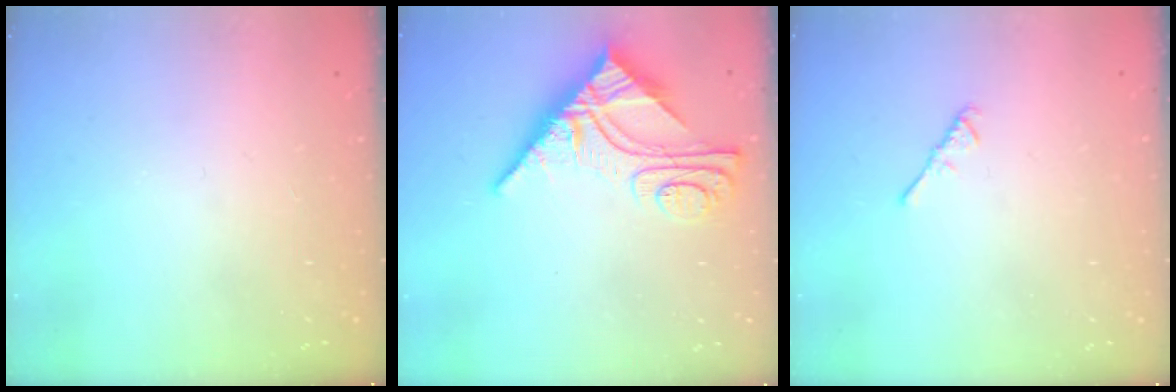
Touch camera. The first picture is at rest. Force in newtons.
{"total": 11.8, "press": 11.7, "slide": 1.2}
{"total": 2.6, "press": 2.6, "slide": 0.6}